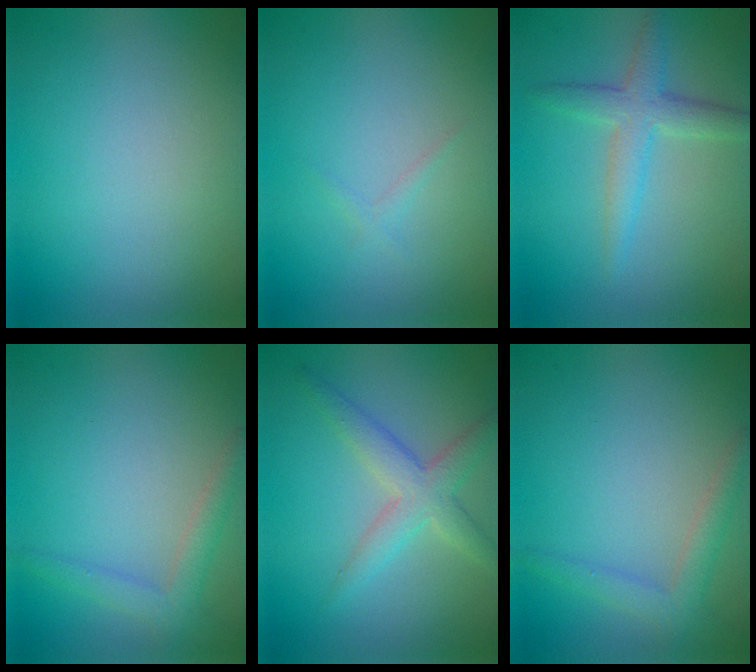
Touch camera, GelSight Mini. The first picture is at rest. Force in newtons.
{"total": 0.7, "press": 0.7, "slide": 0.0}
{"total": 3.3, "press": 3.3, "slide": 0.1}
{"total": 2.3, "press": 2.3, "slide": 0.1}
{"total": 3.5, "press": 3.5, "slide": 0.1}
{"total": 2.3, "press": 2.3, "slide": 0.1}